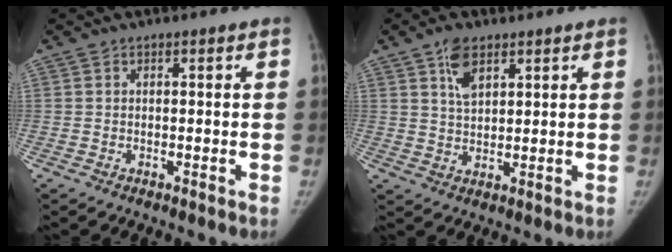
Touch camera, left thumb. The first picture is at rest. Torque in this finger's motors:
{"motor_torque": [0.12, -0.04, 0.95, -0.77, 0.19]}